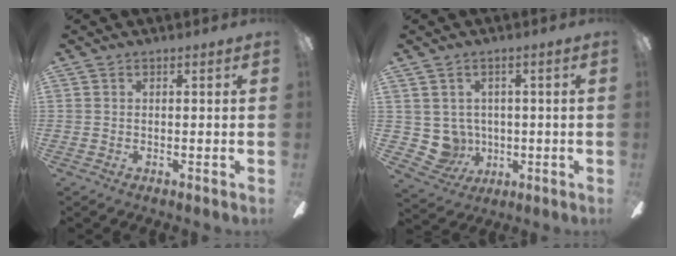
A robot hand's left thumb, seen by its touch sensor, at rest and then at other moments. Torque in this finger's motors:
{"motor_torque": [-0.01, 0.01, -0.21, 0.04, 0.07]}